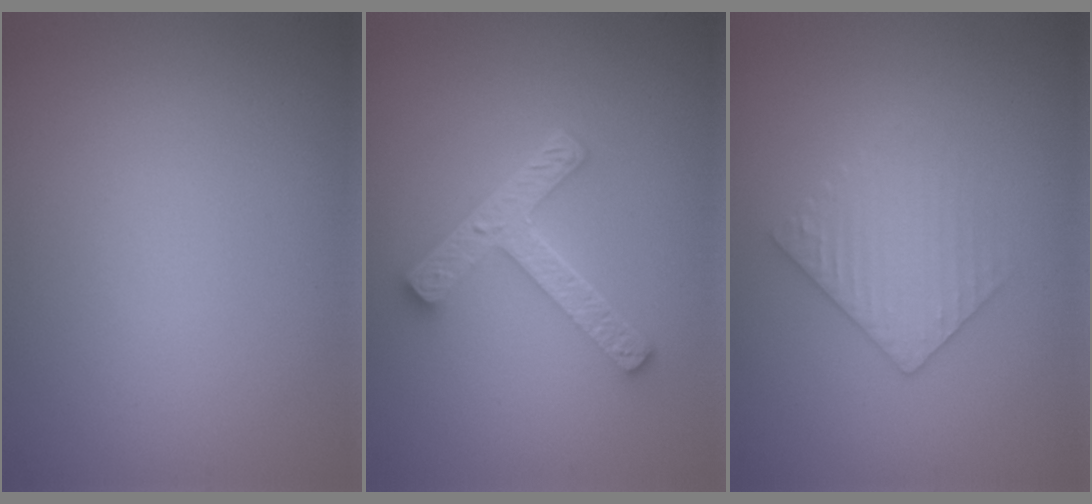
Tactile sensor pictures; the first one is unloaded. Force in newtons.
{"total": 4.7, "press": 3.6, "slide": 3.0}
{"total": 3.0, "press": 2.9, "slide": 0.6}